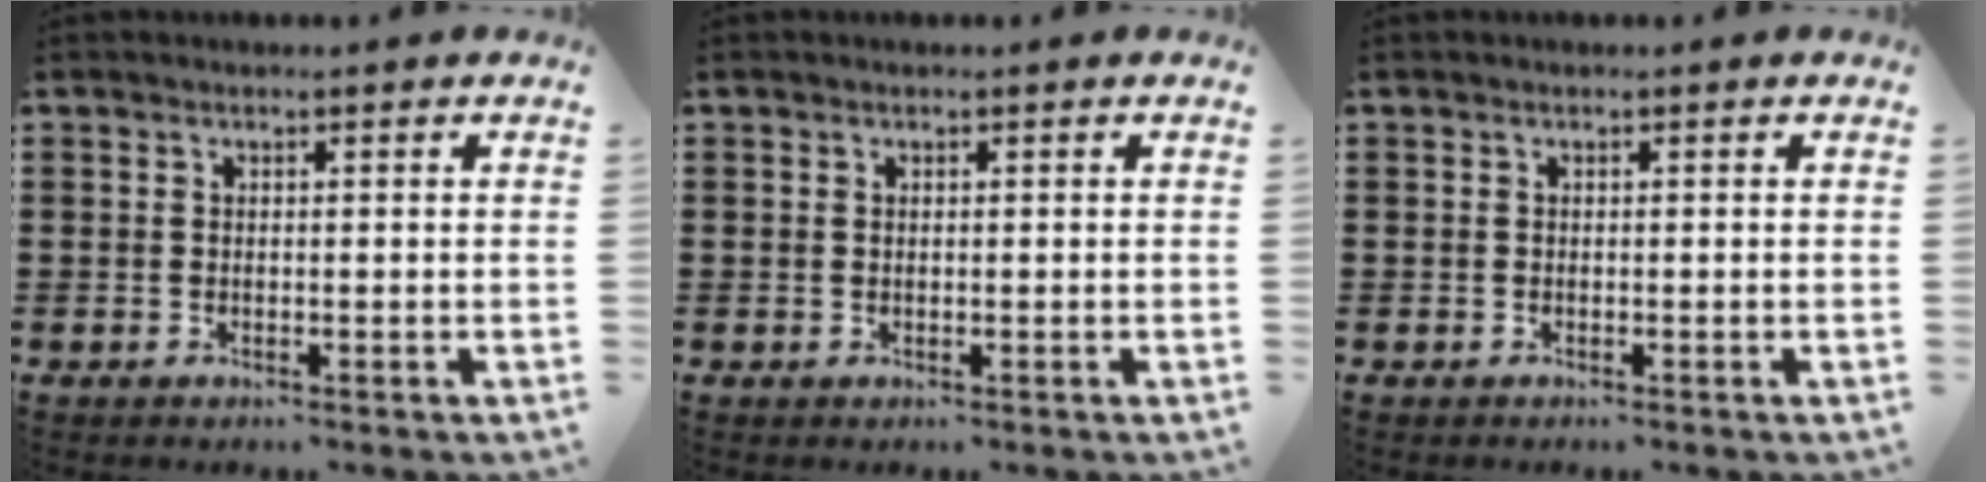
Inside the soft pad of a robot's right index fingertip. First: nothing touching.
{"total": 0.0}
{"total": 0.0}